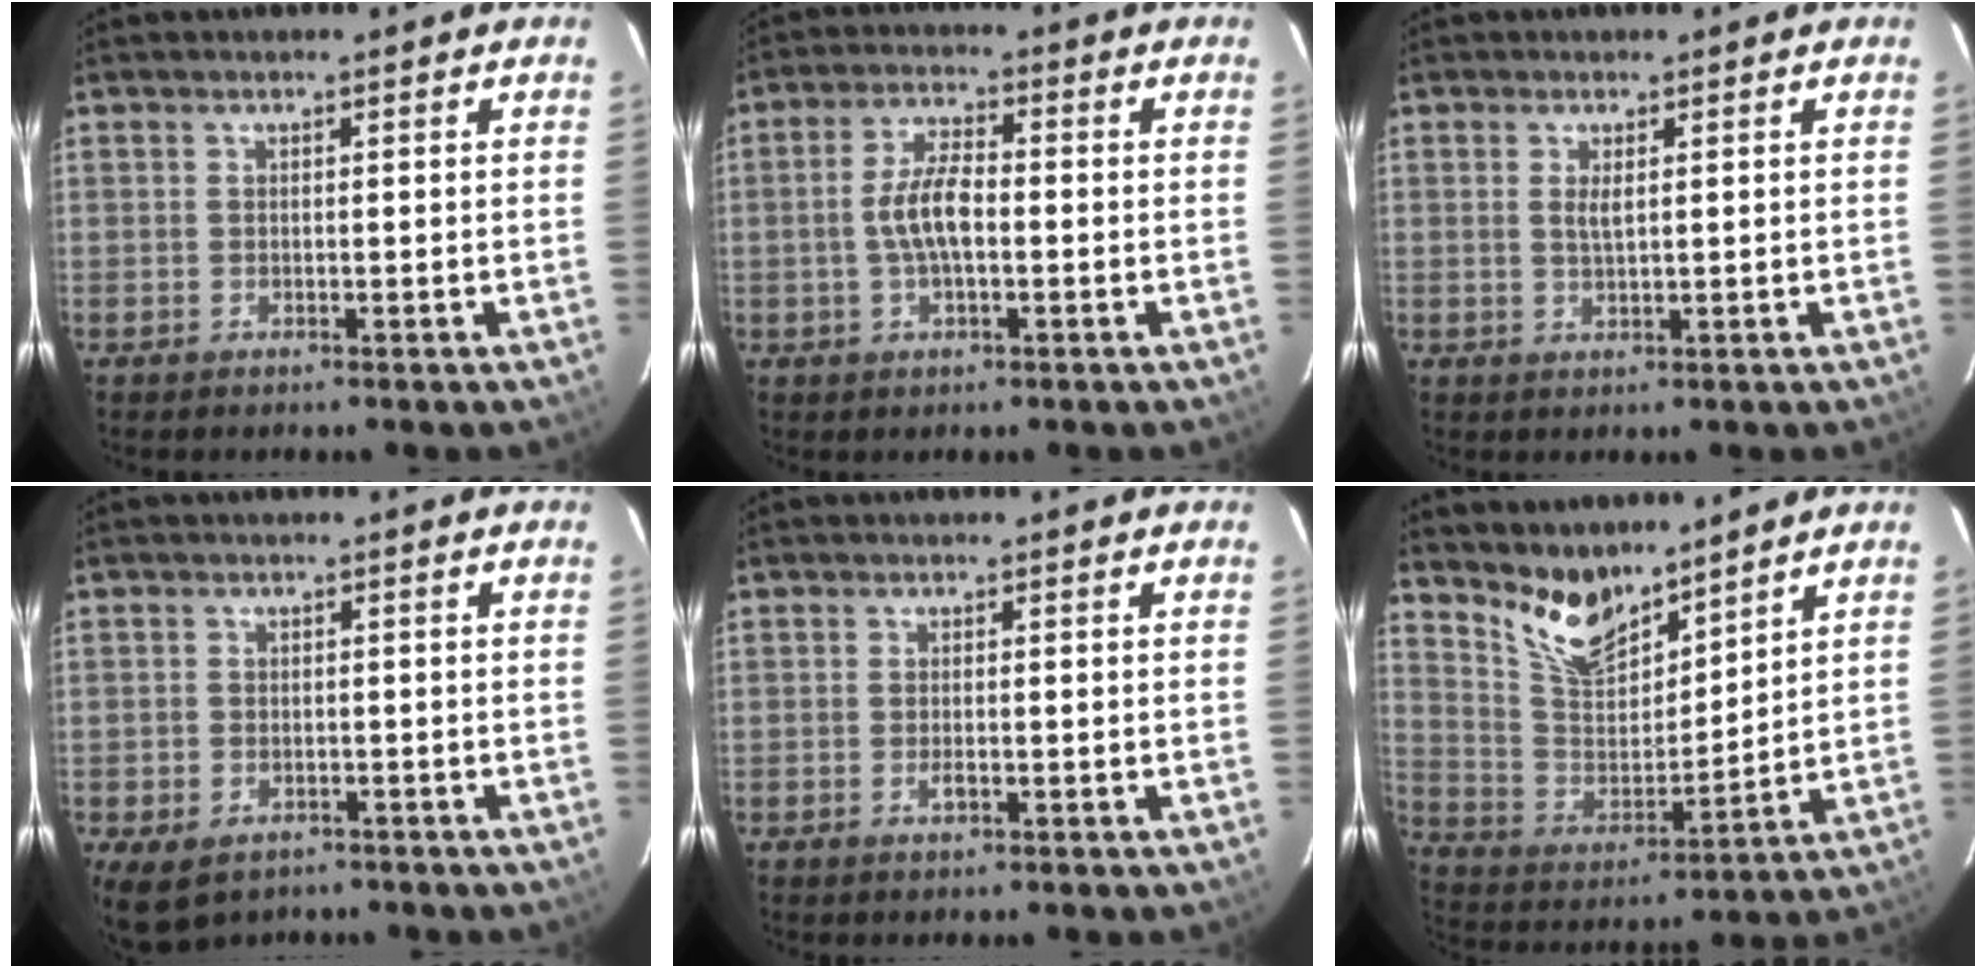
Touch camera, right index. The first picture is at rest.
{"total": 6.3, "force": [-1.0, 2.1, 5.8], "torque": [-0.118, 0.008, -0.020]}
{"total": 1.8, "force": [0.5, 0.3, 1.7], "torque": [-0.034, -0.002, 0.009]}
{"total": 6.6, "force": [-3.5, 4.7, 3.0], "torque": [-0.065, -0.010, -0.047]}
{"total": 1.3, "force": [-0.6, 0.3, 1.1], "torque": [-0.023, -0.002, -0.012]}
{"total": 11.3, "force": [9.4, 4.2, 4.7], "torque": [-0.099, -0.002, 0.187]}